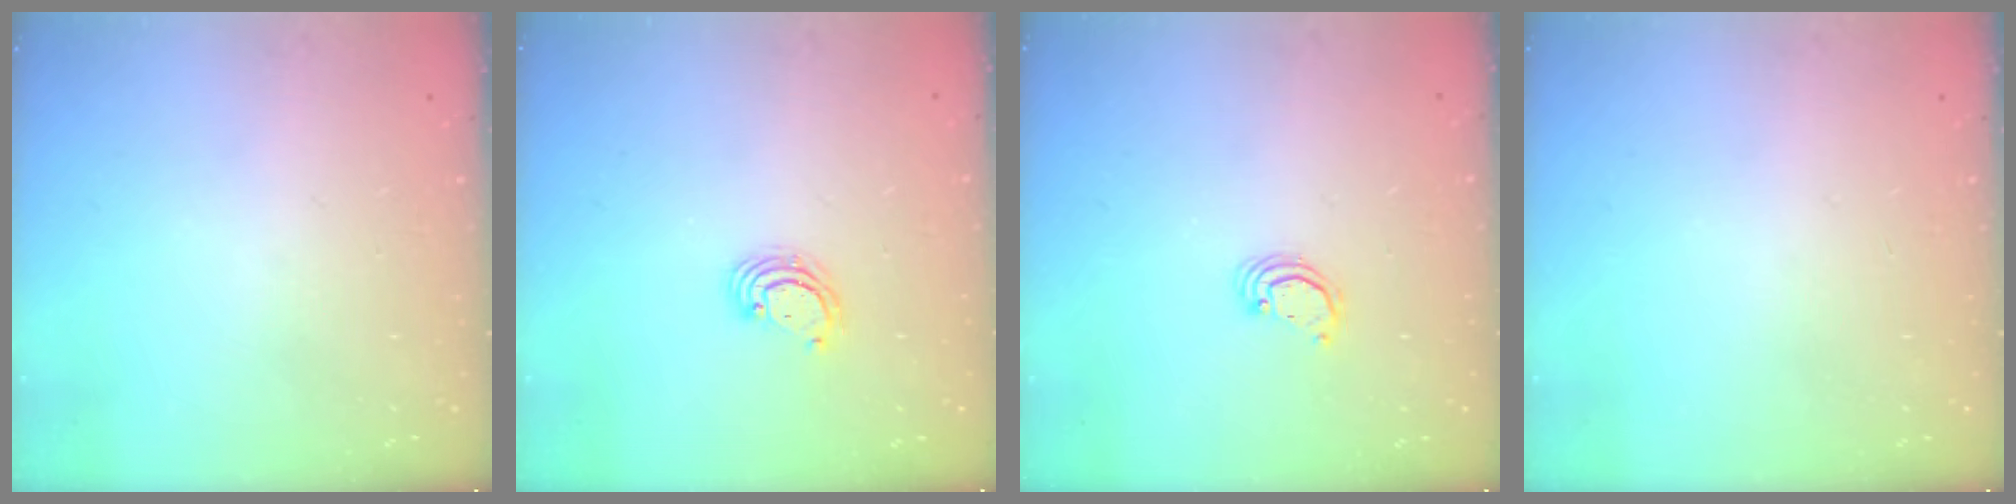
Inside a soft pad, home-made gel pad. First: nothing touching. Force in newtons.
{"total": 3.6, "press": 3.6, "slide": 0.2}
{"total": 2.3, "press": 2.3, "slide": 0.3}
{"total": 0.0}